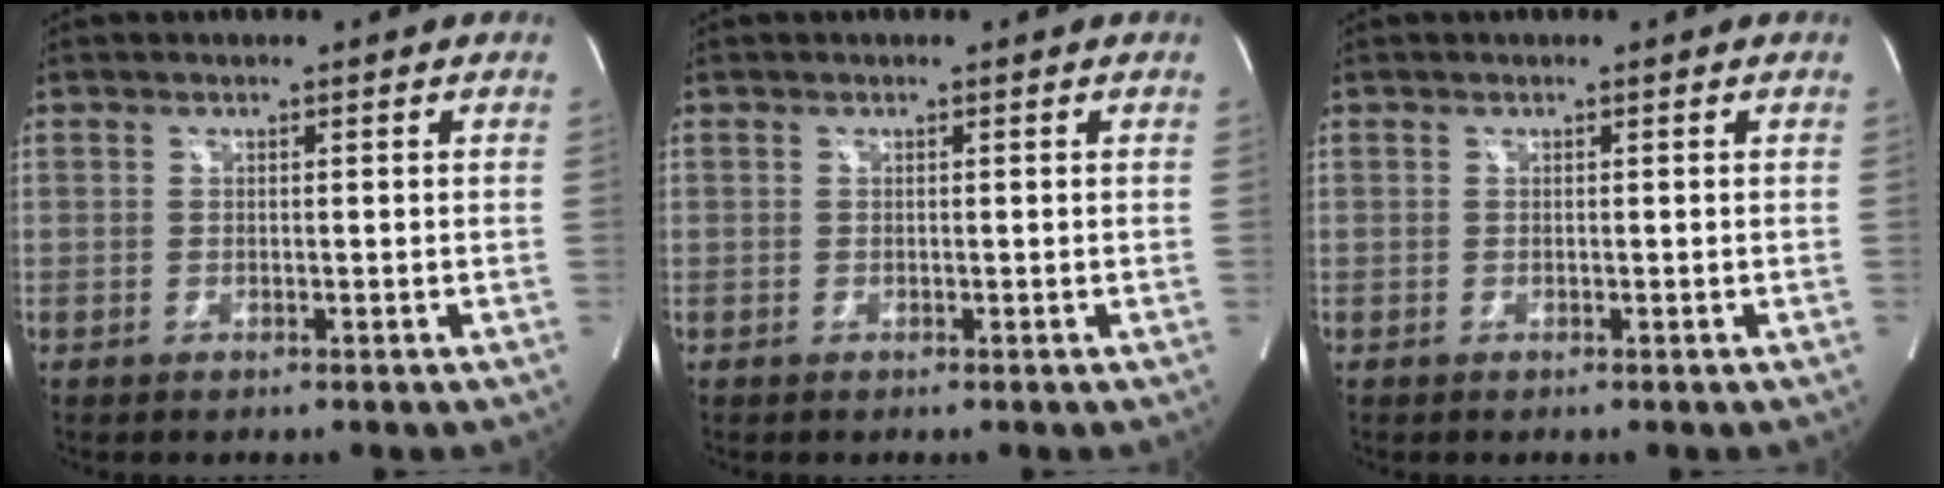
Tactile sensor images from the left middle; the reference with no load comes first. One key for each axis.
{"total": 0.0}
{"total": 0.0}